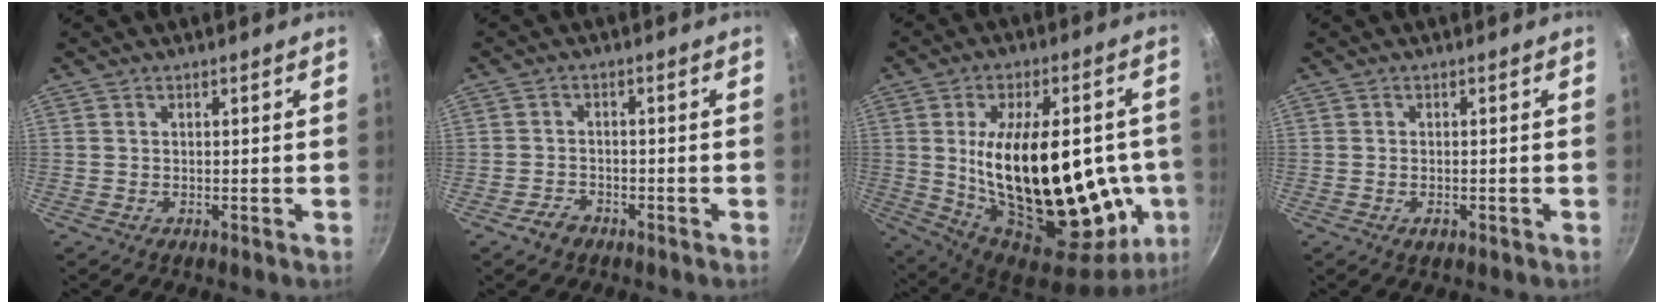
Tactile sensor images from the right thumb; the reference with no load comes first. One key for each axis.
{"total": 3.0, "fx": -2.1, "fy": 1.9, "fz": 1.1, "tx": -0.015, "ty": 0.025, "tz": -0.035}
{"total": 34.5, "fx": -0.8, "fy": 16.5, "fz": 30.3, "tx": -0.456, "ty": -0.011, "tz": 0.012}
{"total": 1.6, "fx": -0.7, "fy": 0.8, "fz": 1.1, "tx": -0.022, "ty": 0.001, "tz": -0.012}